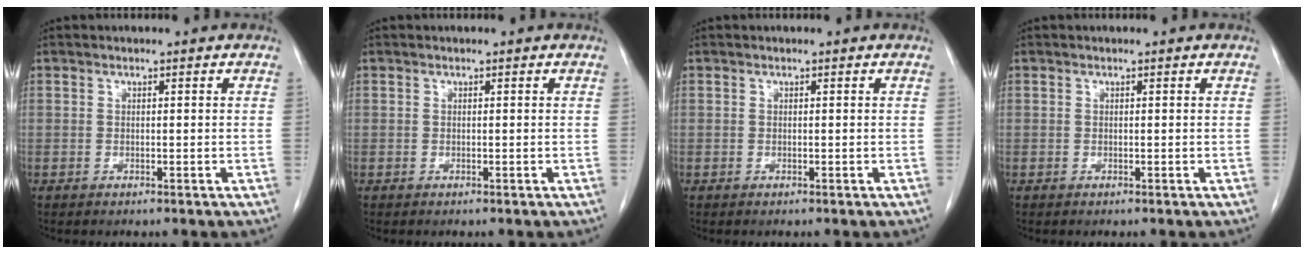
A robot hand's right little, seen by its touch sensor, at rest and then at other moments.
{"total": 0.0}
{"total": 0.0}
{"total": 0.0}